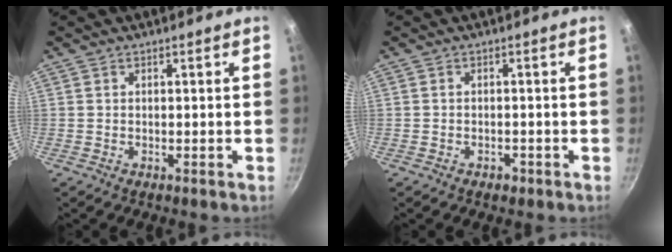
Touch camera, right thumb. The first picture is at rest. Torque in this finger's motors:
{"motor_torque": [-0.13, 0.04, -0.29, 0.02, -0.02]}